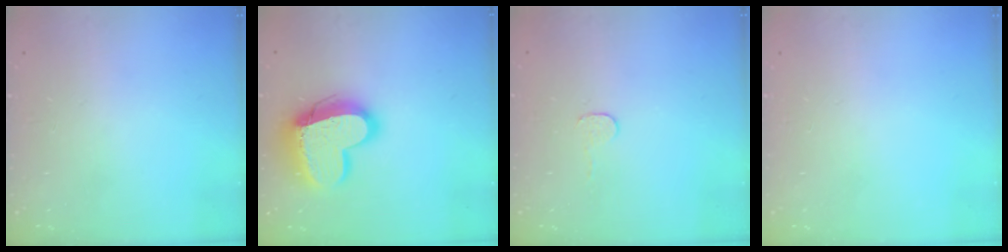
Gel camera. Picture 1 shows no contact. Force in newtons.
{"total": 16.9, "press": 16.8, "slide": 1.5}
{"total": 3.0, "press": 3.0, "slide": 0.3}
{"total": 0.0}